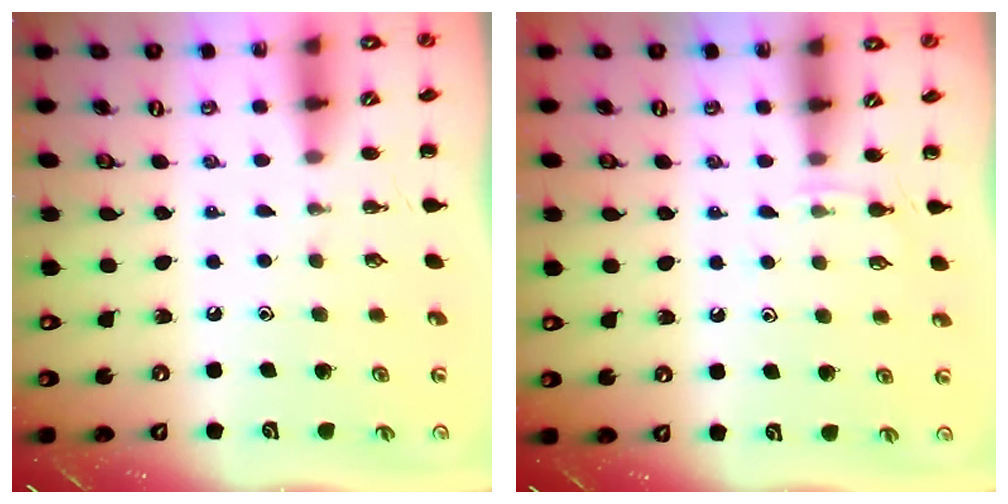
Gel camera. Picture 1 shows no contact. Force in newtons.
{"total": 4.4, "press": 4.2, "slide": 1.4}